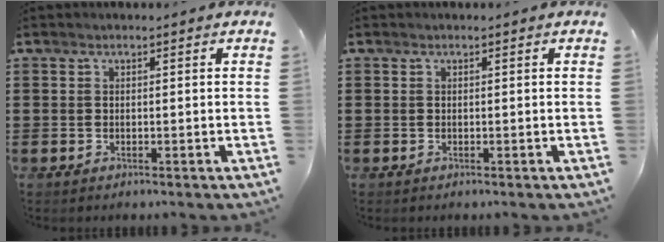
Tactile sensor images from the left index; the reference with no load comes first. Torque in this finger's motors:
{"motor_torque": [-0.03, -0.02, 0.00, 0.00]}